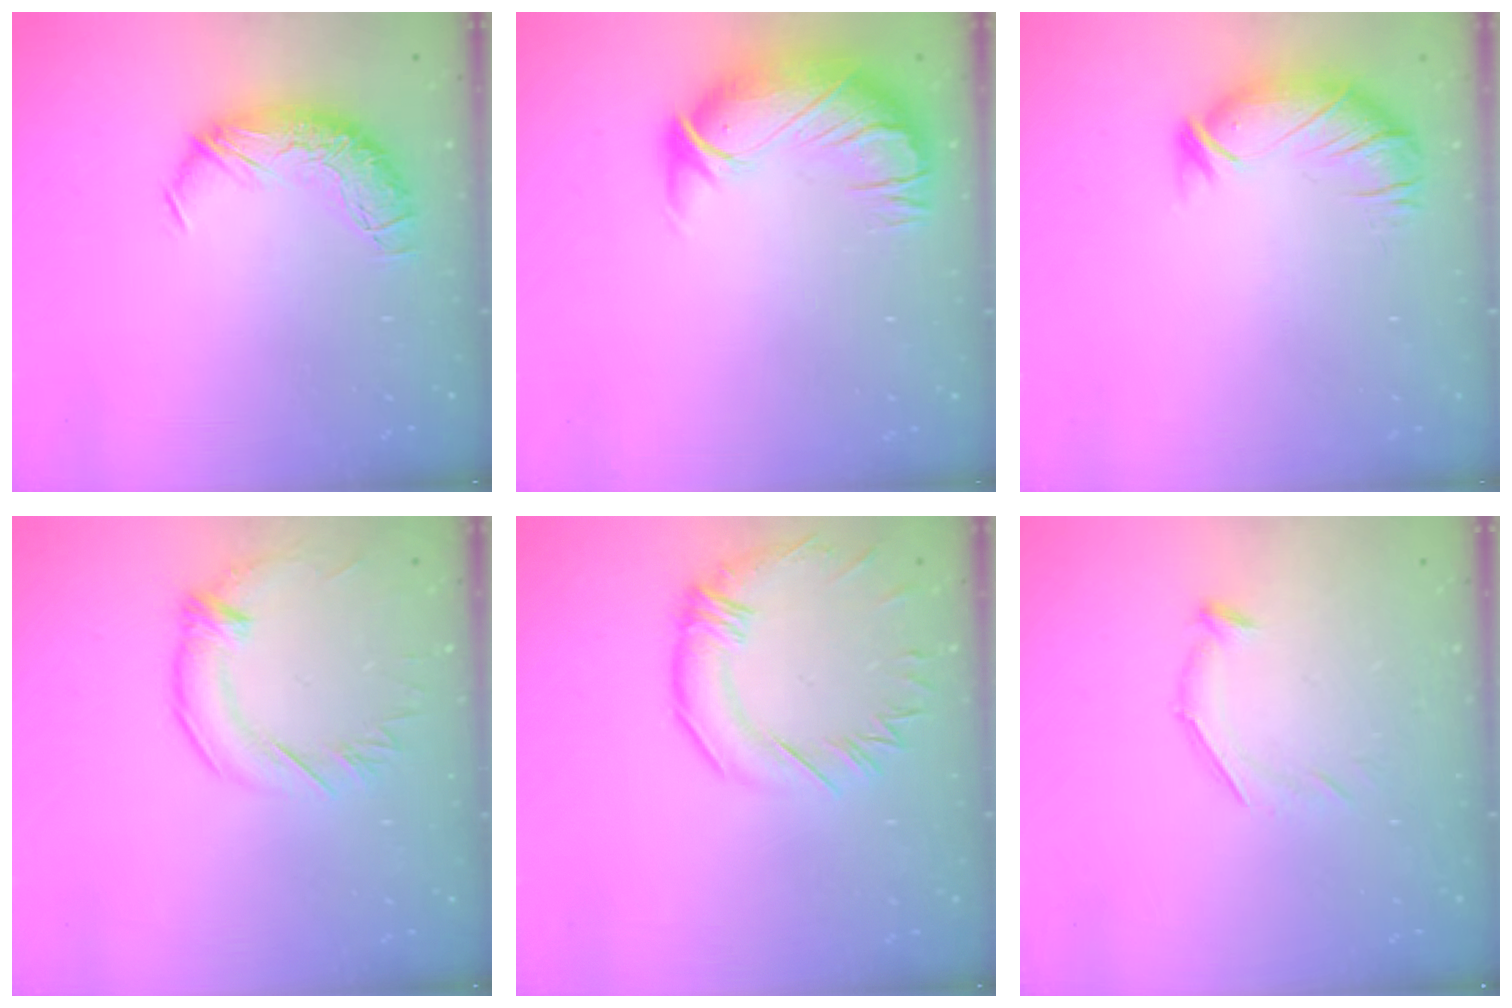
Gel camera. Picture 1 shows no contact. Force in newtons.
{"total": 3.0, "press": 0.3, "slide": 3.0}
{"total": 2.9, "press": 2.4, "slide": 1.7}
{"total": 1.3, "press": 1.1, "slide": 0.7}
{"total": 1.5, "press": 0.9, "slide": 1.1}
{"total": 5.4, "press": 5.3, "slide": 1.2}